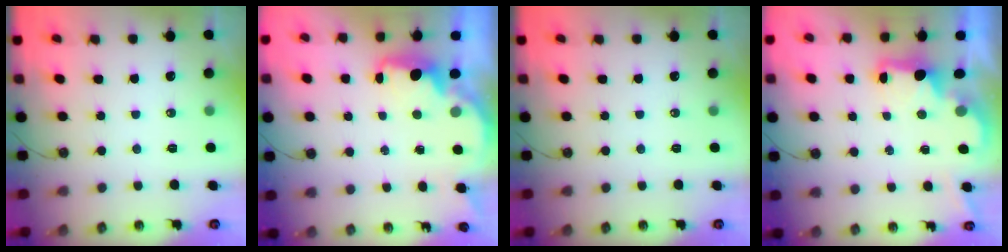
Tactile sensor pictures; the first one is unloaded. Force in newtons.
{"total": 2.5, "press": 2.4, "slide": 0.8}
{"total": 0.0}
{"total": 2.1, "press": 1.9, "slide": 0.8}